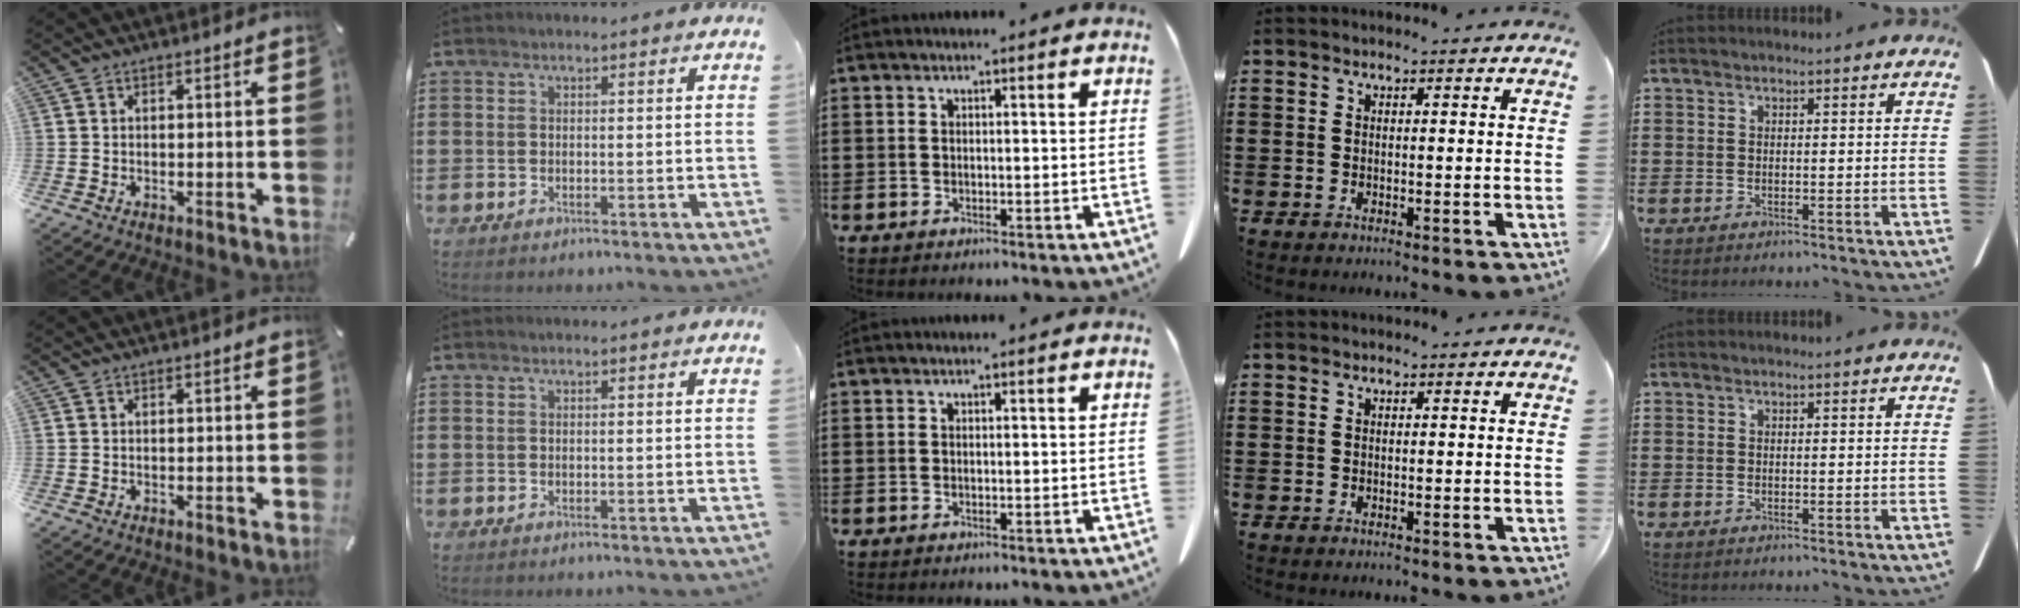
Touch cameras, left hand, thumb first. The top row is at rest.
{}